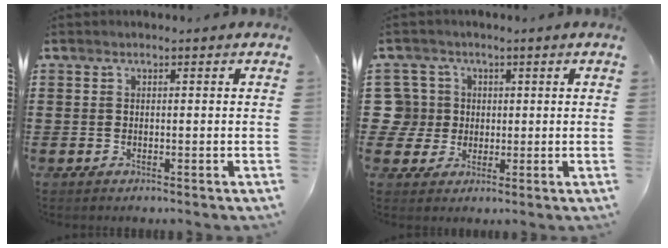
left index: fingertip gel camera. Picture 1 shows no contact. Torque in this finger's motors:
{"motor_torque": [0.08, 0.03, 0.01, -0.07]}